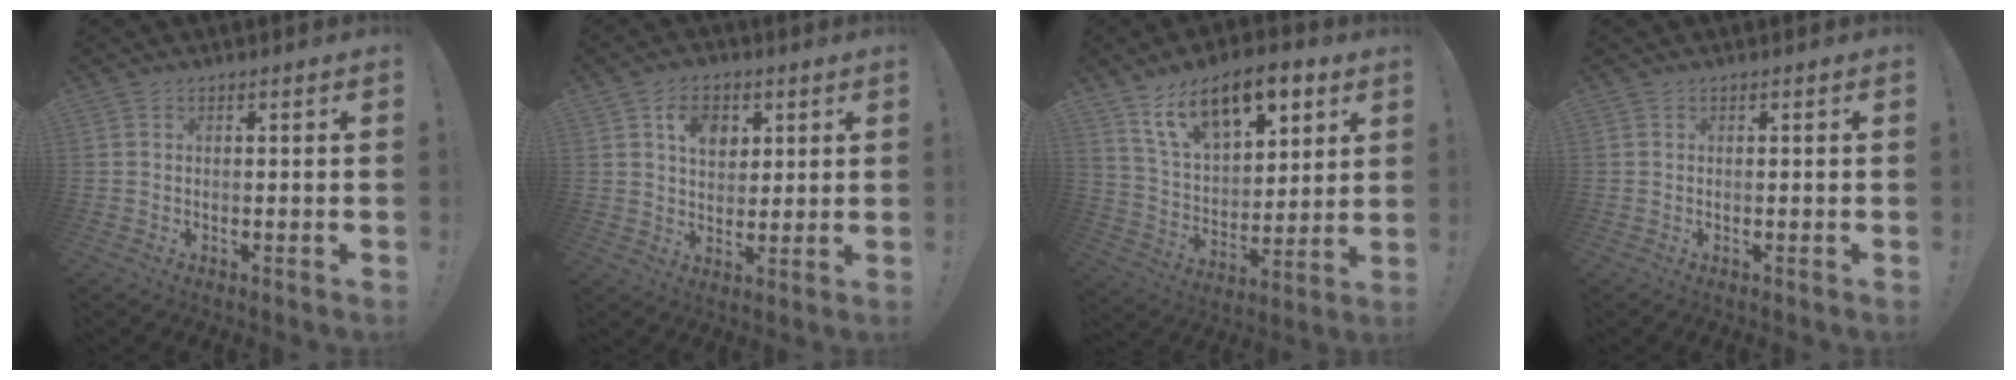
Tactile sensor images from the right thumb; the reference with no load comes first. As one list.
[{"total": 8.4, "force": [3.7, 6.1, 4.3], "torque": [-0.056, -0.013, 0.065]}, {"total": 17.3, "force": [10.3, 9.0, 10.7], "torque": [-0.174, -0.055, 0.185]}, {"total": 0.0}]